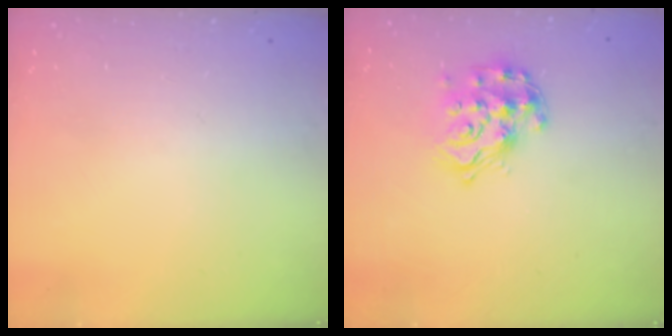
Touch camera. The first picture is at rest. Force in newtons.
{"total": 14.2, "press": 14.1, "slide": 1.1}